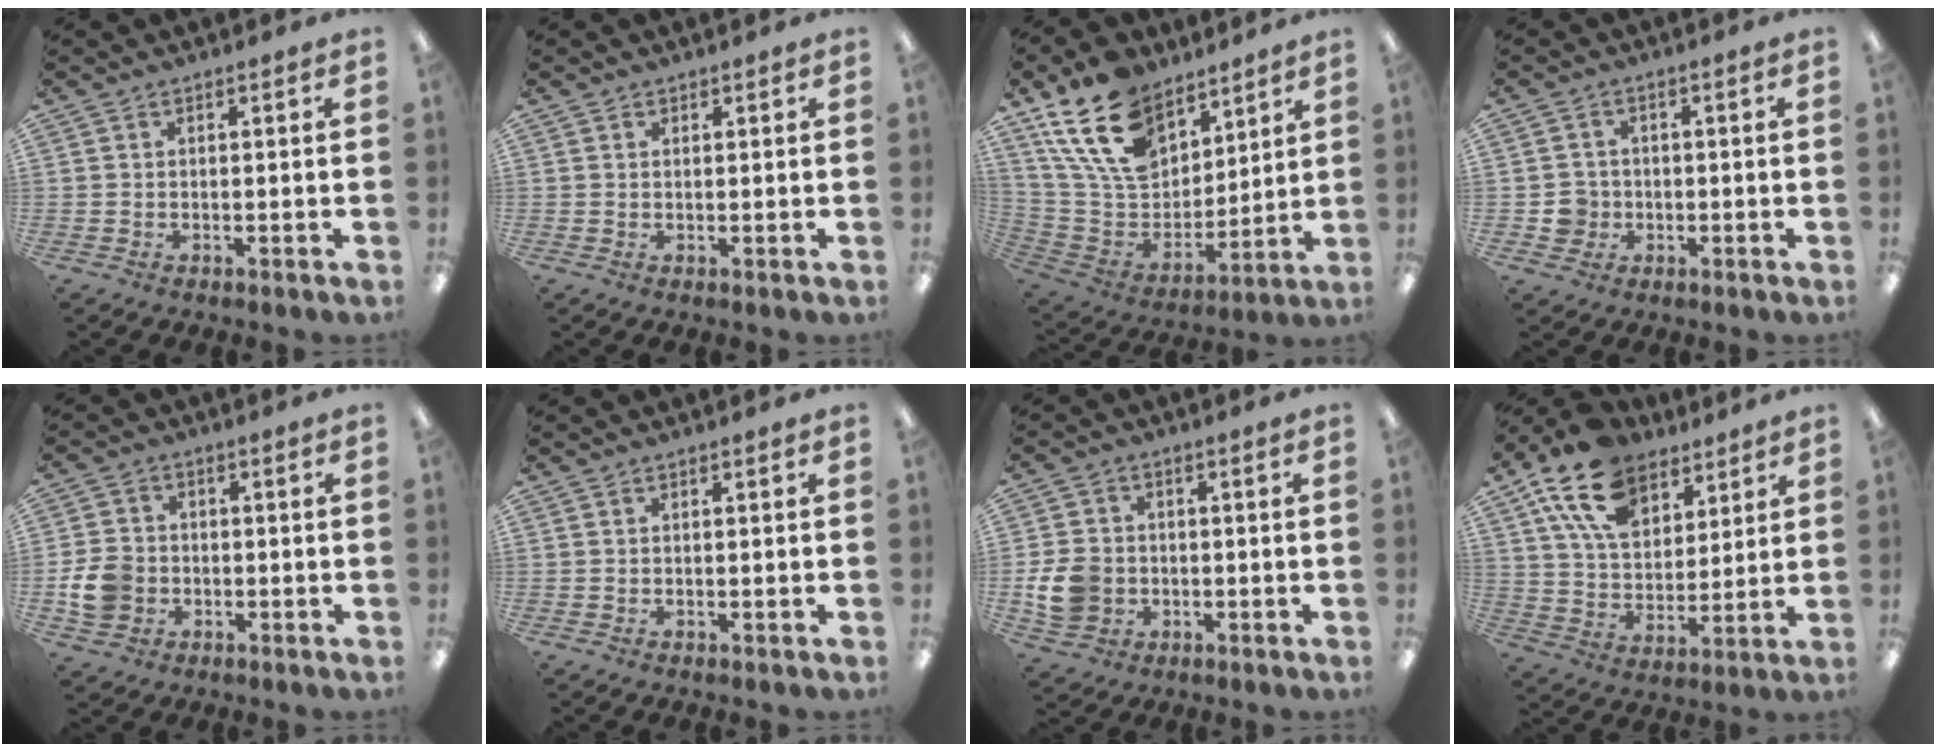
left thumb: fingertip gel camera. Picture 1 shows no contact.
{"total": 0.8, "force": [0.6, 0.5, 0.0], "torque": [-0.001, 0.002, 0.011]}
{"total": 20.3, "force": [12.6, 12.3, 10.0], "torque": [-0.198, -0.052, 0.240]}
{"total": 4.3, "force": [-0.8, 4.2, 0.8], "torque": [-0.009, 0.007, -0.014]}
{"total": 7.6, "force": [-1.7, 6.5, 3.6], "torque": [-0.080, 0.013, -0.030]}
{"total": 0.0}
{"total": 8.7, "force": [-1.5, 7.4, 4.4], "torque": [-0.101, 0.015, -0.025]}
{"total": 17.7, "force": [11.2, 10.6, 8.7], "torque": [-0.167, -0.045, 0.208]}